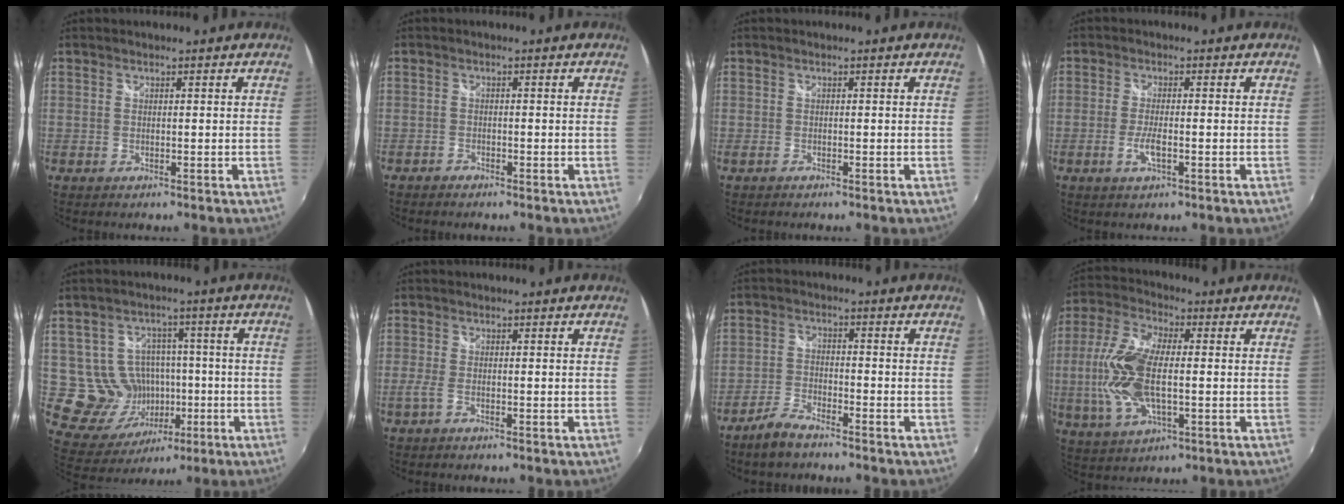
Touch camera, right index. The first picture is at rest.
{"total": 1.4, "force": [-1.3, 0.5, 0.2], "torque": [-0.013, -0.002, -0.027]}
{"total": 0.8, "force": [-0.7, 0.2, 0.4], "torque": [-0.009, -0.004, -0.013]}
{"total": 3.4, "force": [-1.2, 0.7, 3.1], "torque": [-0.069, -0.003, -0.023]}
{"total": 12.3, "force": [-1.0, 11.6, 3.7], "torque": [-0.093, 0.017, 0.009]}
{"total": 1.7, "force": [-1.0, 0.2, 1.4], "torque": [-0.031, -0.005, -0.021]}
{"total": 5.1, "force": [-4.2, 1.4, 2.5], "torque": [-0.067, -0.001, -0.086]}
{"total": 14.4, "force": [-0.7, 6.5, 12.8], "torque": [-0.281, 0.007, -0.014]}